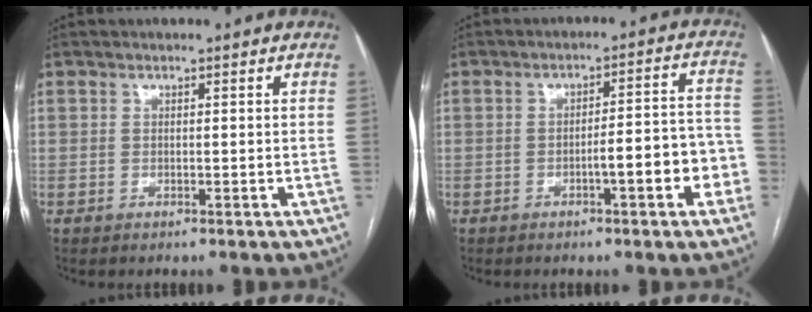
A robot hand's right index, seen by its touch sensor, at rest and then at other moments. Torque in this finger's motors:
{"motor_torque": [1.26, -0.52, 0.62, 0.11]}